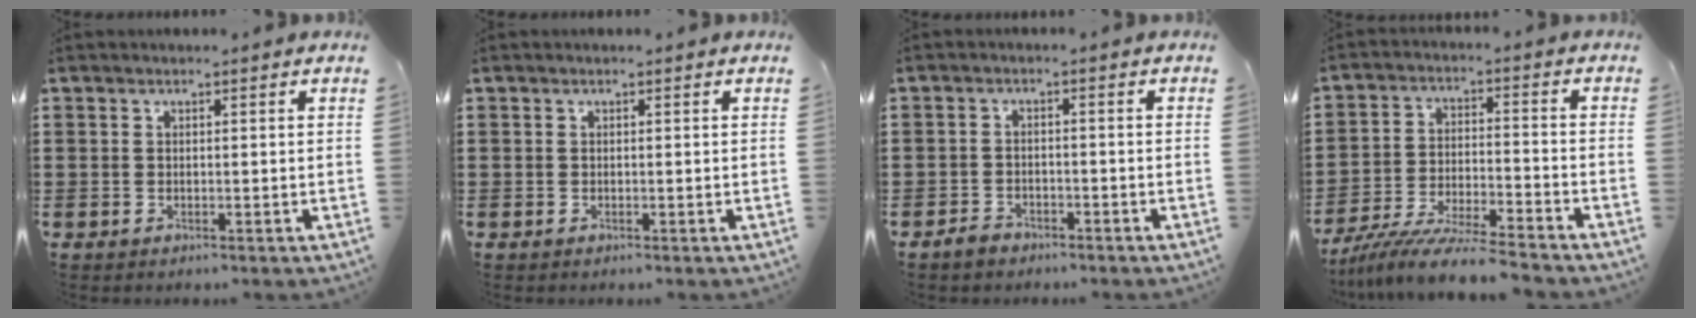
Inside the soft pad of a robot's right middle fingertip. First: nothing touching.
{"total": 0.0}
{"total": 2.1, "force": [-1.9, 0.9, 0.5], "torque": [-0.015, 0.005, -0.040]}
{"total": 8.6, "force": [-8.1, -0.1, 2.9], "torque": [-0.059, 0.000, -0.158]}